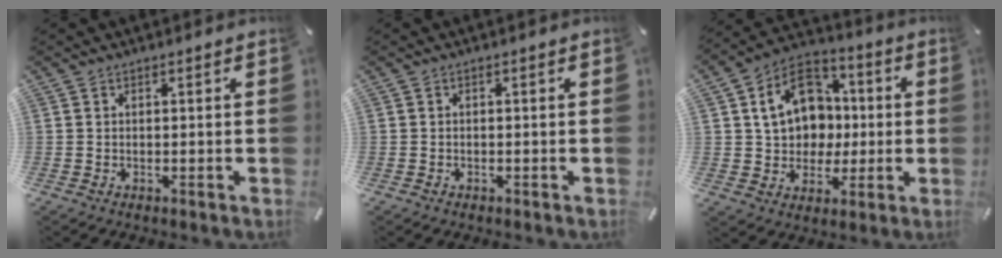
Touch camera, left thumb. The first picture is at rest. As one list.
[{"total": 0.5, "force": [-0.4, 0.4, 0.2], "torque": [-0.002, 0.002, -0.009]}, {"total": 15.1, "force": [1.6, 13.1, 7.4], "torque": [-0.125, 0.014, 0.035]}]